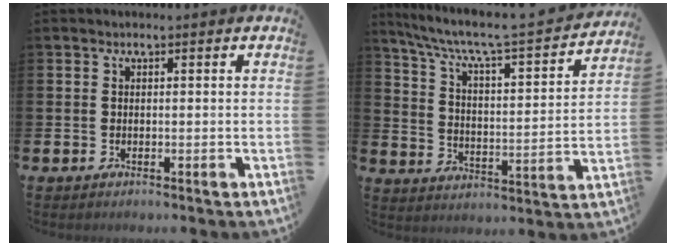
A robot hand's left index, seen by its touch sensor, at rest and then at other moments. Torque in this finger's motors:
{"motor_torque": [0.68, -1.46, 0.39, 0.05]}